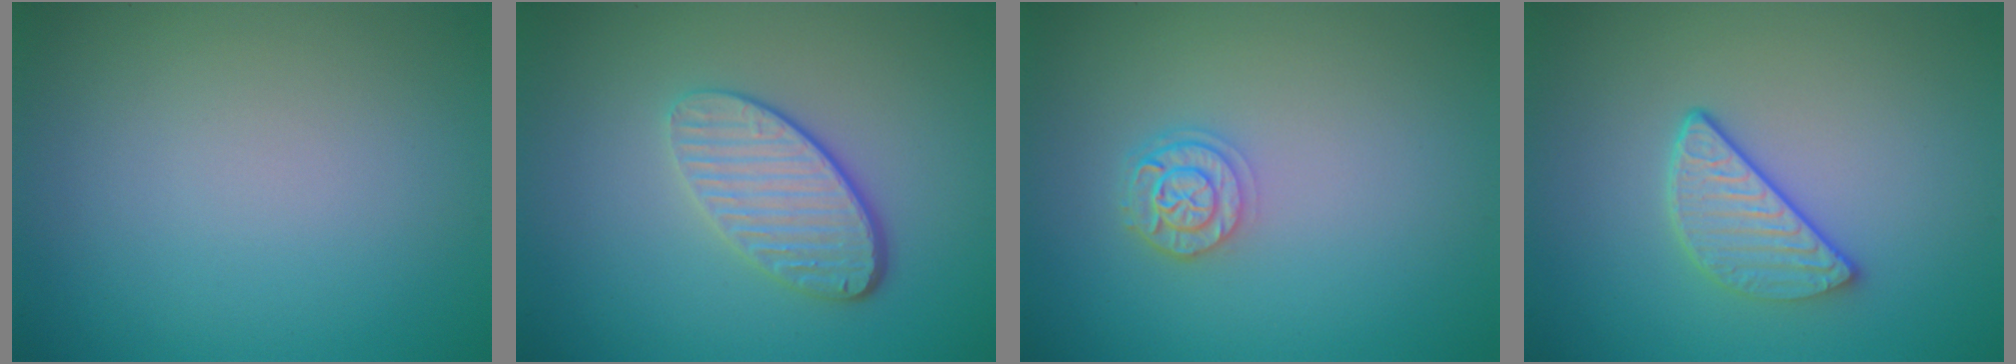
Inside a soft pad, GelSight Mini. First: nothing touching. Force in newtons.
{"total": 4.2, "press": 3.2, "slide": 2.8}
{"total": 2.5, "press": 2.0, "slide": 1.4}
{"total": 3.2, "press": 2.6, "slide": 2.0}